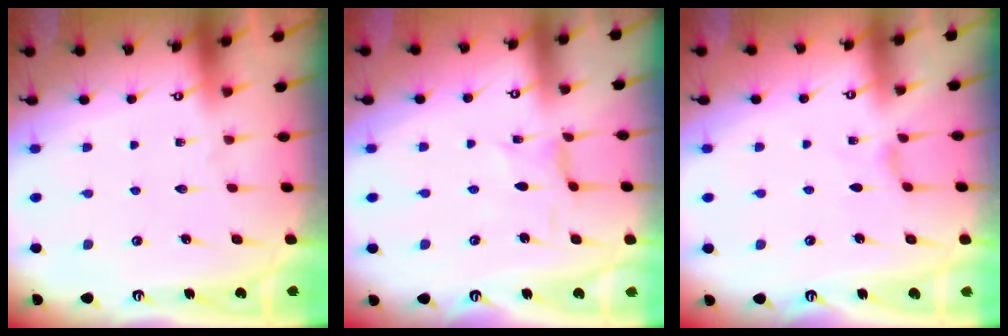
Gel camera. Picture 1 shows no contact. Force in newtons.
{"total": 0.8, "press": 0.8, "slide": 0.3}
{"total": 0.0}